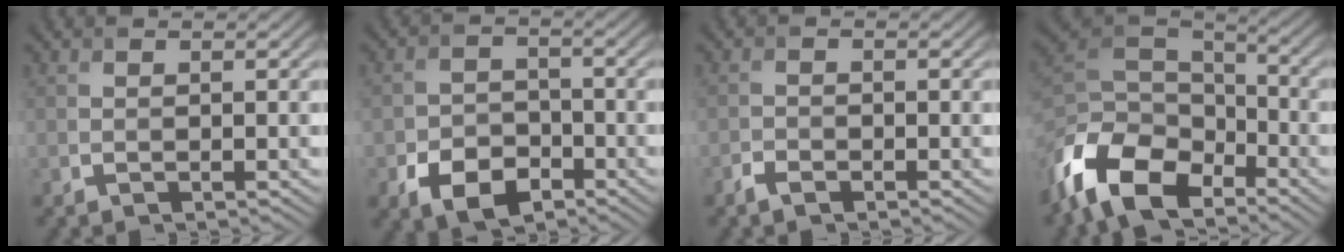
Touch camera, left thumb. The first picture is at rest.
{"total": 6.5, "force": [-3.5, 4.2, 3.4], "torque": [-0.066, -0.011, -0.064]}
{"total": 1.6, "force": [-1.2, 0.7, 0.8], "torque": [-0.017, -0.001, -0.026]}
{"total": 13.7, "force": [-8.2, 7.5, 8.1], "torque": [-0.203, -0.022, -0.164]}